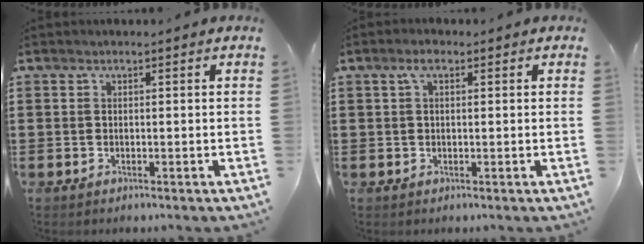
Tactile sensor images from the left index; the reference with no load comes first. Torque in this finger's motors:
{"motor_torque": [0.81, -0.71, 0.33, 0.06]}